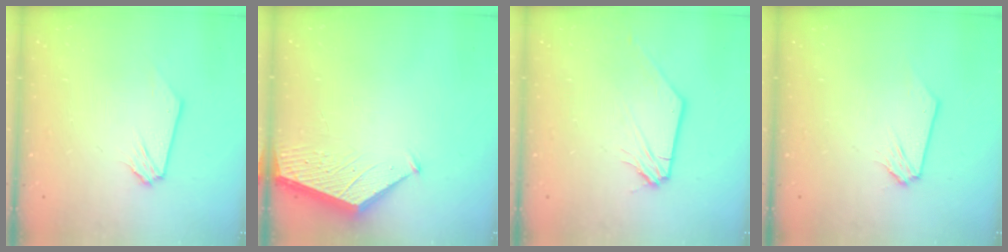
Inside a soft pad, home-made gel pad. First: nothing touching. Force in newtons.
{"total": 1.6, "press": 1.6, "slide": 0.2}
{"total": 1.9, "press": 1.9, "slide": 0.4}
{"total": 0.0}